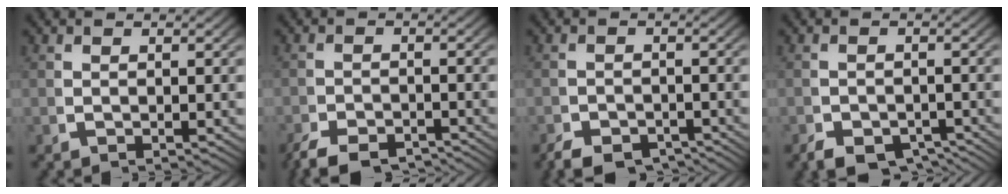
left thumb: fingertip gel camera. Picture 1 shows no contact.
{"total": 4.1, "force": [-3.7, 1.2, 1.1], "torque": [-0.019, -0.018, -0.061]}
{"total": 3.9, "force": [-3.4, 1.6, 1.1], "torque": [-0.007, -0.020, -0.054]}
{"total": 5.2, "force": [-3.9, 2.8, 2.0], "torque": [-0.028, -0.031, -0.055]}